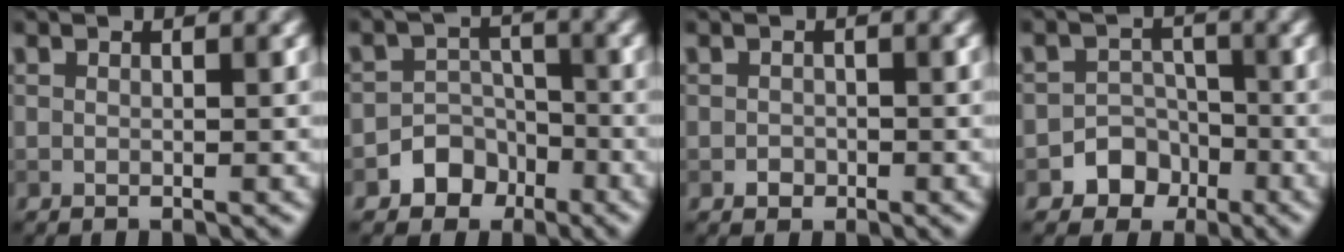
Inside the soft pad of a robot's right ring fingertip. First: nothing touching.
{"total": 3.9, "force": [-2.3, 3.1, 0.7], "torque": [0.024, 0.009, -0.050]}
{"total": 0.9, "force": [-0.4, 0.8, 0.2], "torque": [0.002, -0.003, -0.009]}
{"total": 4.1, "force": [-2.2, 3.4, 0.6], "torque": [0.030, 0.006, -0.051]}